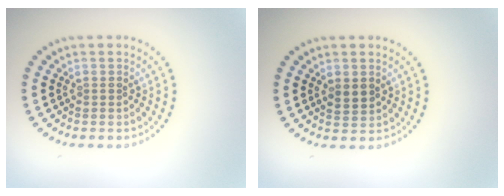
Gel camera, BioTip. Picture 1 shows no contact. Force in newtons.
{"total": 1.6, "press": 1.6, "slide": 0.4}